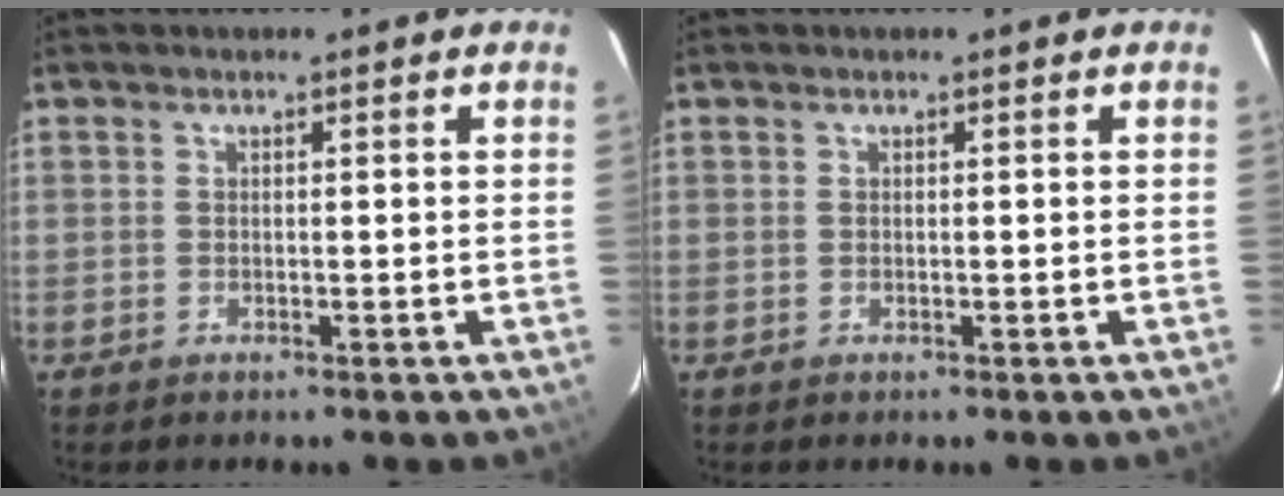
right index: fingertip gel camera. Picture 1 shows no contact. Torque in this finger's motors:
{"motor_torque": [0.04, 0.04, 0.00, 0.00]}